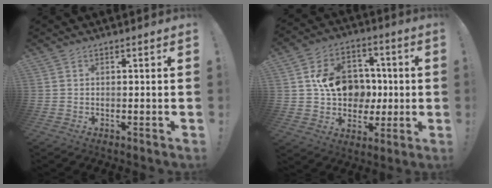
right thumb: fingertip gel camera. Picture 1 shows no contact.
{"total": 15.4, "force": [1.1, 13.4, 7.6], "torque": [-0.113, 0.008, 0.036]}